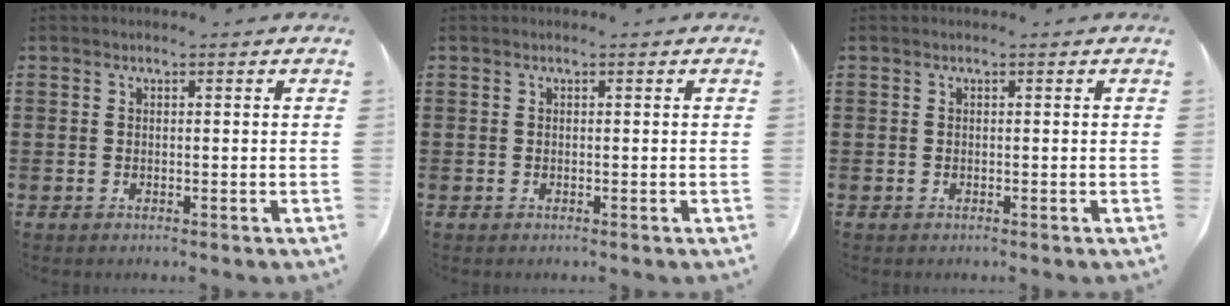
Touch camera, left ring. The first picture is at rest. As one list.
[{"total": 0.0}, {"total": 0.0}]